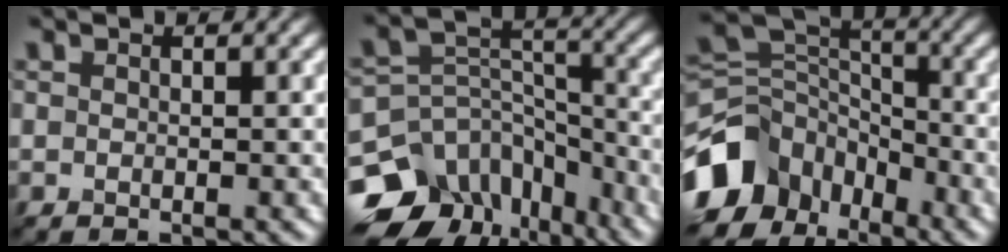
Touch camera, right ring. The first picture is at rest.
{"total": 13.4, "force": [-9.2, 8.8, 4.3], "torque": [-0.103, 0.005, -0.130]}
{"total": 10.2, "force": [-5.5, 7.2, 4.7], "torque": [-0.095, 0.008, -0.113]}